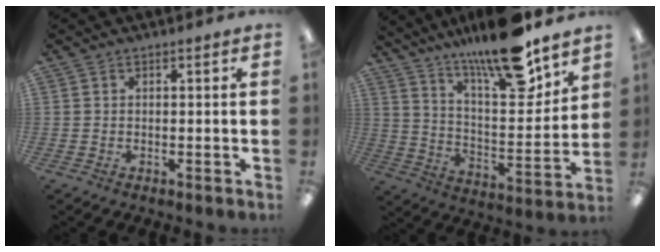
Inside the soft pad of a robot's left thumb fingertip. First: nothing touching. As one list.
[{"total": 19.1, "force": [15.7, 3.6, 10.2], "torque": [-0.168, -0.112, 0.260]}]